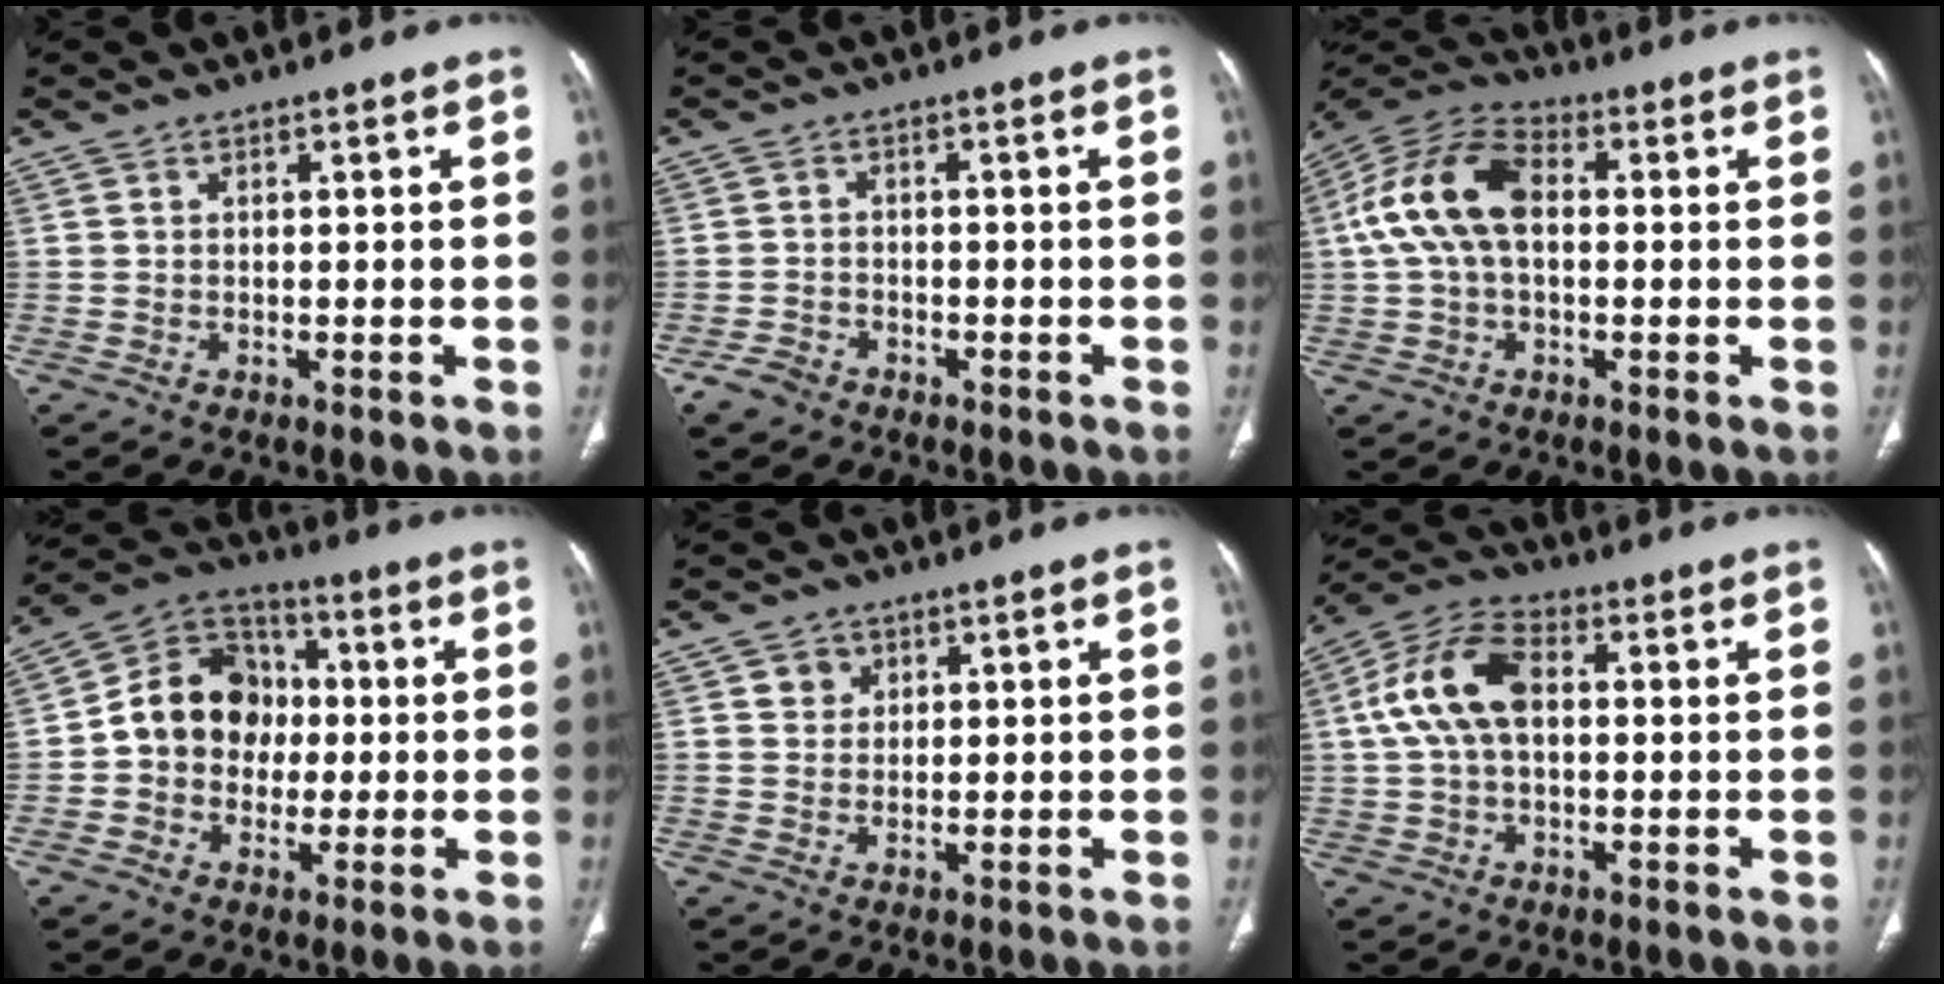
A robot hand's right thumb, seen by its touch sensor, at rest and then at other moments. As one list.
[{"total": 3.4, "force": [-2.3, 2.2, 1.1], "torque": [-0.024, 0.011, -0.038]}, {"total": 14.0, "force": [1.3, 8.5, 11.0], "torque": [-0.221, 0.035, 0.014]}, {"total": 13.7, "force": [-0.1, 11.6, 7.3], "torque": [-0.078, 0.031, -0.013]}, {"total": 2.9, "force": [1.3, 2.5, 0.7], "torque": [0.003, -0.007, 0.020]}, {"total": 12.1, "force": [1.6, 7.3, 9.6], "torque": [-0.193, 0.030, 0.023]}]